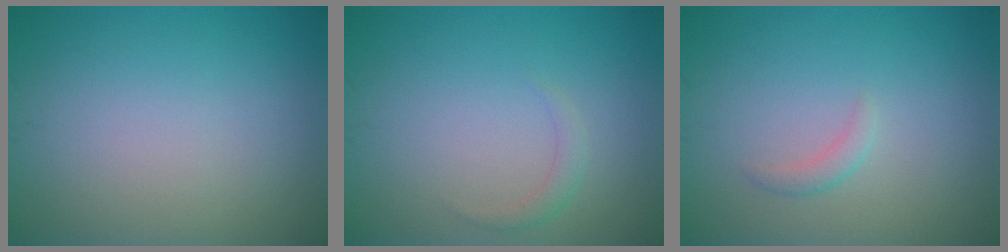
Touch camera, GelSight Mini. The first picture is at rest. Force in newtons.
{"total": 1.0, "press": 1.0, "slide": 0.1}
{"total": 1.0, "press": 1.0, "slide": 0.0}